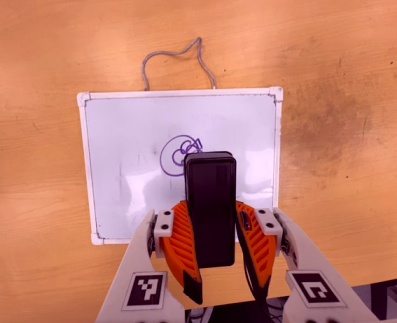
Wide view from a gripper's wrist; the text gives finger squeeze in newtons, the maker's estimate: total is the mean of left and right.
{"total": 6.9, "left": 6.0, "right": 7.9}